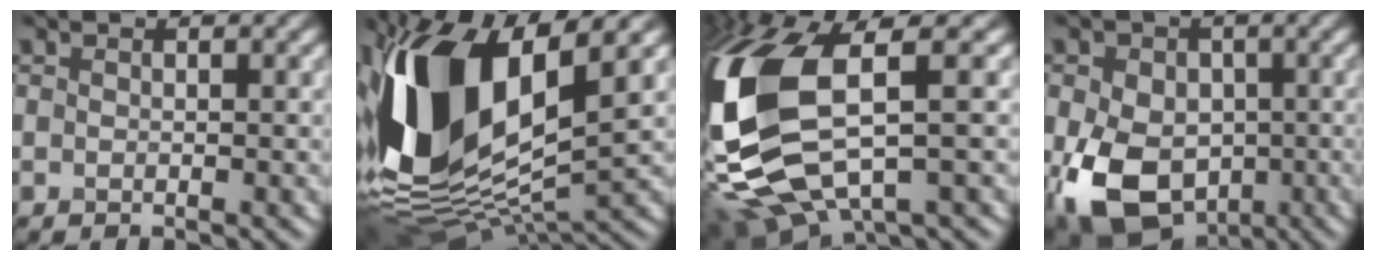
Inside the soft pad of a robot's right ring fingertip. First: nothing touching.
{"total": 15.8, "force": [2.1, 7.9, 13.5], "torque": [-0.291, -0.008, 0.037]}
{"total": 14.6, "force": [-1.2, 7.0, 12.8], "torque": [-0.306, -0.013, -0.020]}
{"total": 12.0, "force": [-3.3, 8.6, 7.7], "torque": [-0.142, -0.030, -0.052]}